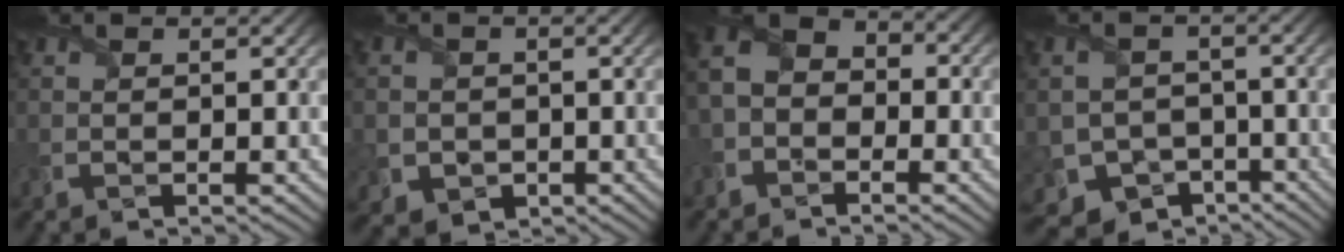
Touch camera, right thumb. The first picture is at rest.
{"total": 3.9, "force": [-1.1, 3.5, 1.3], "torque": [-0.048, -0.020, -0.024]}
{"total": 5.9, "force": [-2.5, 4.4, 2.9], "torque": [-0.058, 0.002, -0.064]}
{"total": 9.7, "force": [-5.2, 7.3, 3.8], "torque": [-0.105, -0.033, -0.084]}